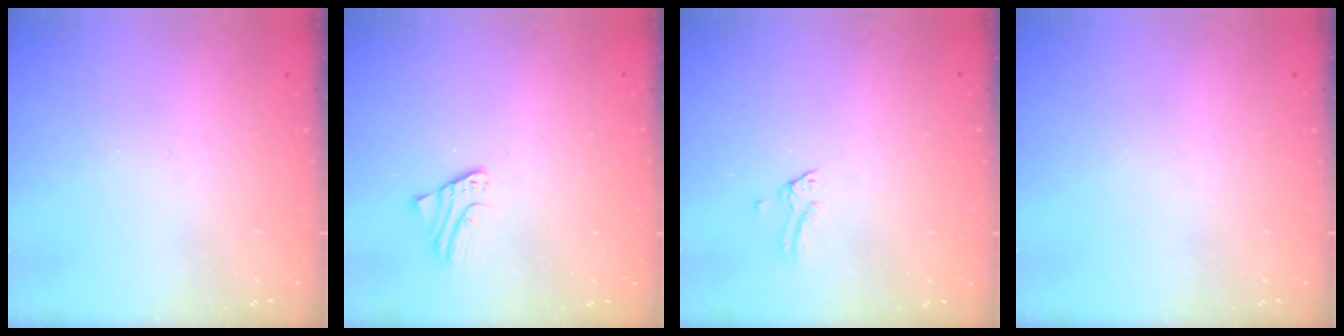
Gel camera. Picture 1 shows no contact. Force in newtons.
{"total": 1.9, "press": 1.9, "slide": 0.1}
{"total": 0.0}
{"total": 0.0}